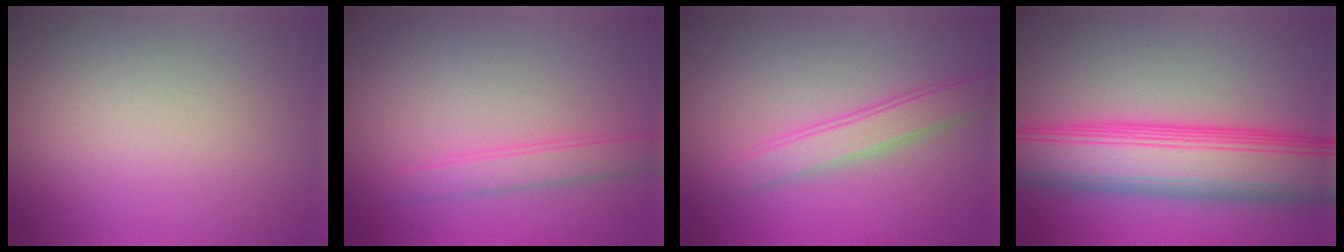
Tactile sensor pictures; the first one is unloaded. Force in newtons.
{"total": 2.1, "press": 2.1, "slide": 0.1}
{"total": 2.9, "press": 2.9, "slide": 0.1}
{"total": 10.3, "press": 10.3, "slide": 0.2}